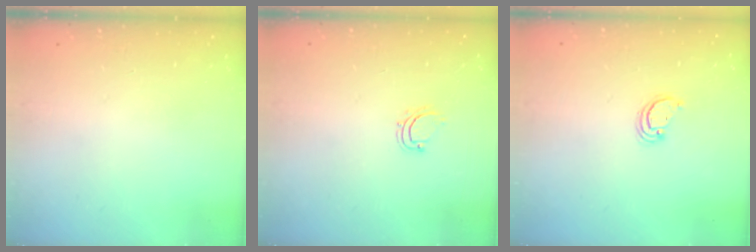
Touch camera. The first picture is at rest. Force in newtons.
{"total": 4.3, "press": 4.2, "slide": 0.6}
{"total": 2.4, "press": 2.4, "slide": 0.2}